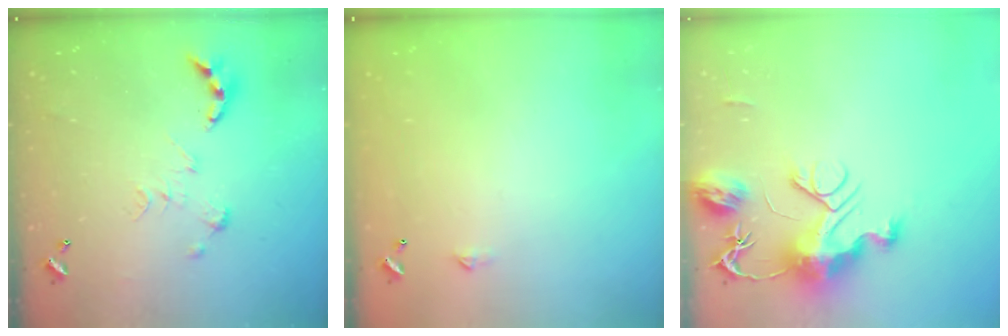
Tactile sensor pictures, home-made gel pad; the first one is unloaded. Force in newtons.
{"total": 2.3, "press": 2.3, "slide": 0.4}
{"total": 13.2, "press": 13.2, "slide": 1.1}